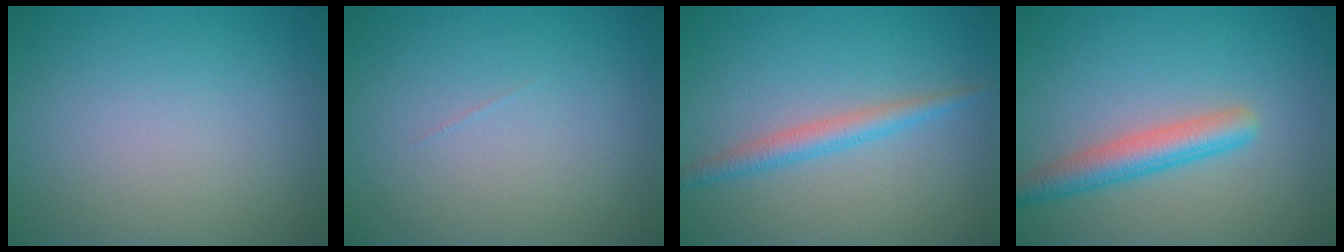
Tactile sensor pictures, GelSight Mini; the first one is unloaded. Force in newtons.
{"total": 0.0}
{"total": 2.3, "press": 2.3, "slide": 0.1}
{"total": 3.6, "press": 3.6, "slide": 0.1}